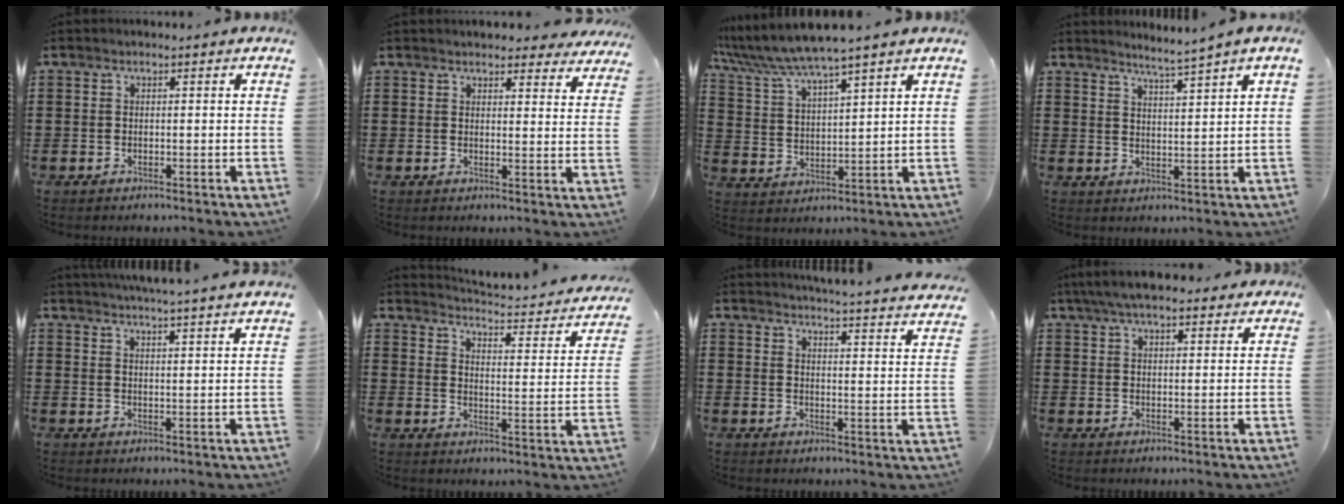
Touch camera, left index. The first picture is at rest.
{"total": 3.6, "force": [3.4, 0.7, 0.7], "torque": [-0.009, -0.015, 0.061]}
{"total": 6.2, "force": [5.4, -0.1, 3.1], "torque": [-0.081, -0.024, 0.093]}
{"total": 3.0, "force": [2.7, -1.2, 0.7], "torque": [-0.021, -0.018, 0.045]}
{"total": 3.8, "force": [3.7, -0.7, 0.6], "torque": [-0.025, -0.018, 0.065]}
{"total": 2.2, "force": [2.0, -0.3, 0.7], "torque": [-0.027, -0.031, 0.021]}
{"total": 4.1, "force": [4.0, -0.6, 0.5], "torque": [-0.023, -0.035, 0.065]}
{"total": 5.8, "force": [4.9, 1.5, 2.9], "torque": [-0.069, -0.001, 0.091]}